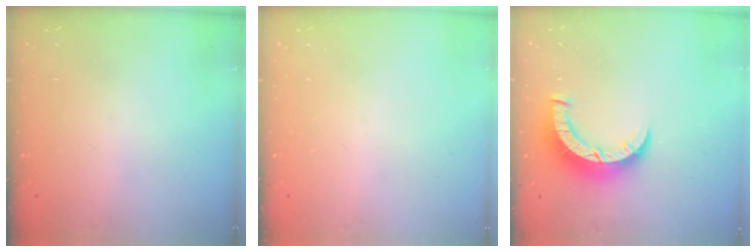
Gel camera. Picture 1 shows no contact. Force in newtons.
{"total": 0.0}
{"total": 8.4, "press": 8.4, "slide": 0.3}